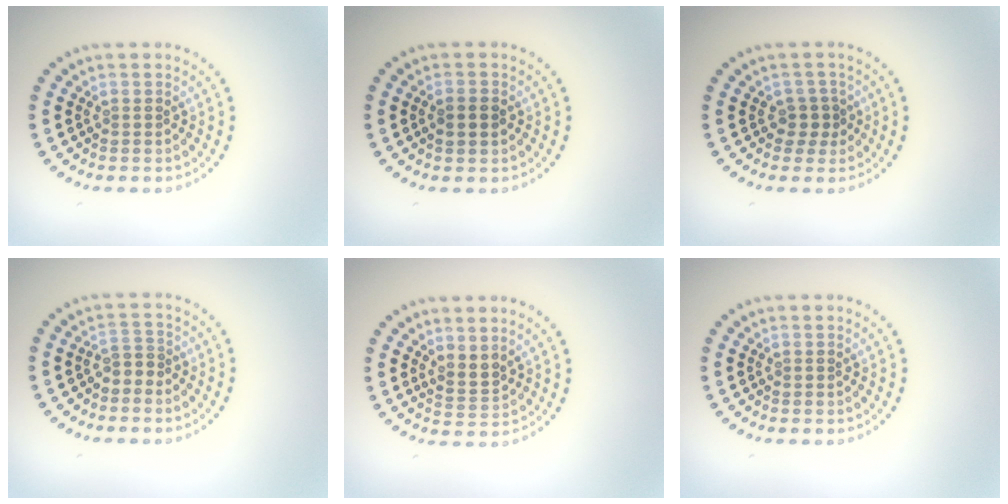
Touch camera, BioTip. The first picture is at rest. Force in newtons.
{"total": 1.5, "press": 1.5, "slide": 0.1}
{"total": 1.8, "press": 1.5, "slide": 1.0}
{"total": 1.6, "press": 1.2, "slide": 1.0}
{"total": 2.0, "press": 1.5, "slide": 1.4}
{"total": 0.0}